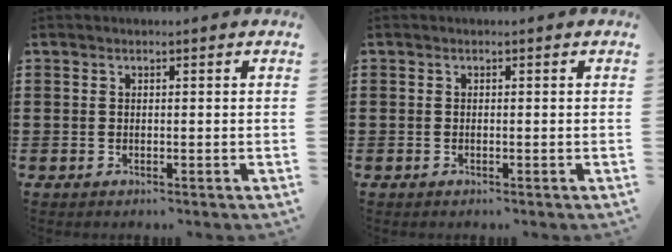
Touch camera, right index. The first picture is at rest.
{"total": 0.0}